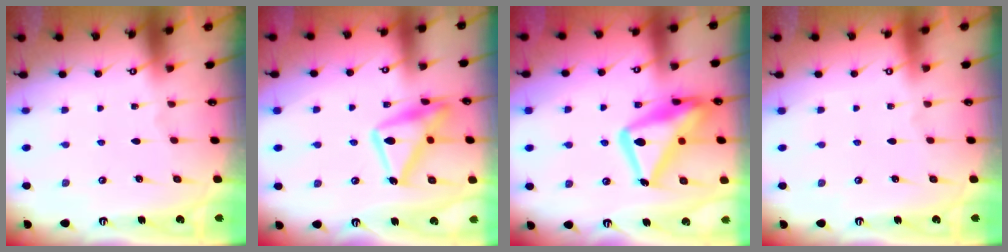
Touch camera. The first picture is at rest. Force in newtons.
{"total": 17.2, "press": 17.2, "slide": 1.1}
{"total": 21.7, "press": 21.6, "slide": 2.0}
{"total": 3.9, "press": 3.9, "slide": 0.1}